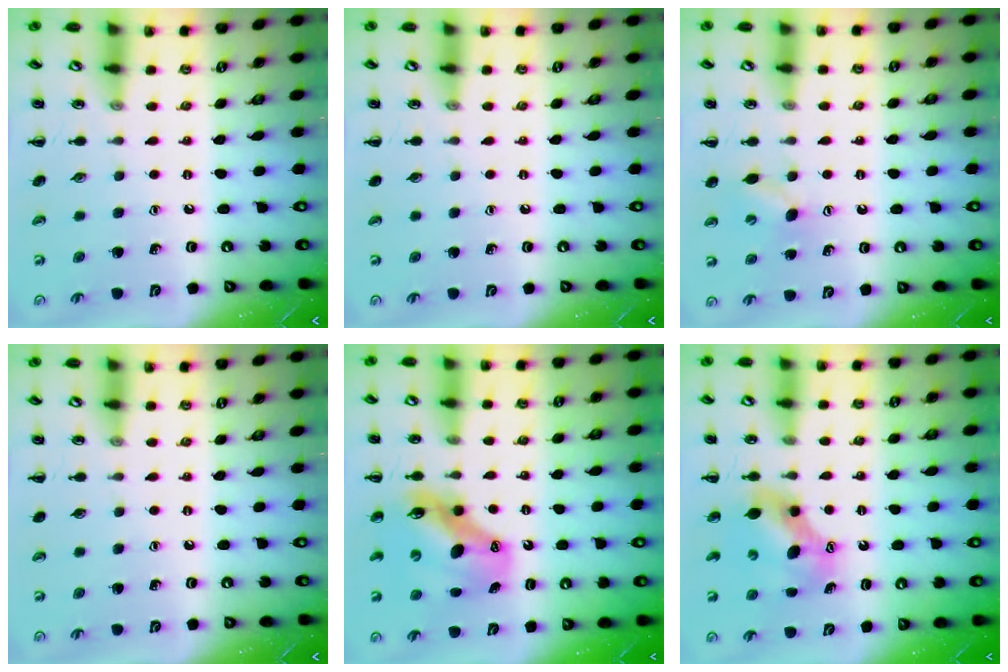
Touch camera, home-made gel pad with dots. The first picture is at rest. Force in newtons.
{"total": 0.0}
{"total": 5.5, "press": 5.4, "slide": 1.5}
{"total": 0.0}
{"total": 10.7, "press": 10.3, "slide": 2.8}
{"total": 6.5, "press": 6.4, "slide": 0.8}